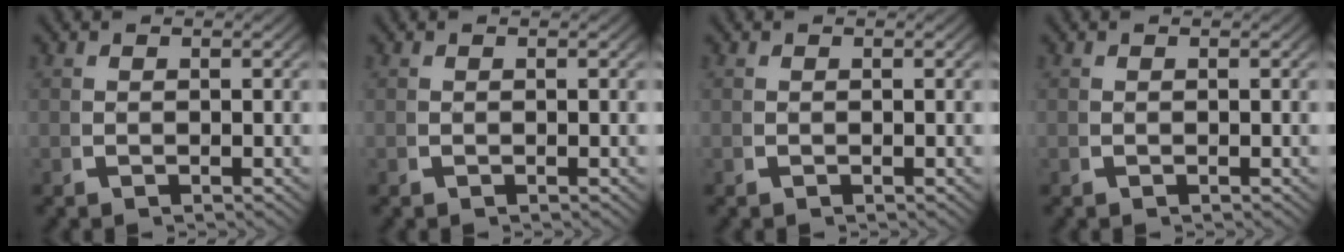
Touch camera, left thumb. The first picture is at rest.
{"total": 0.0}
{"total": 0.0}
{"total": 0.0}